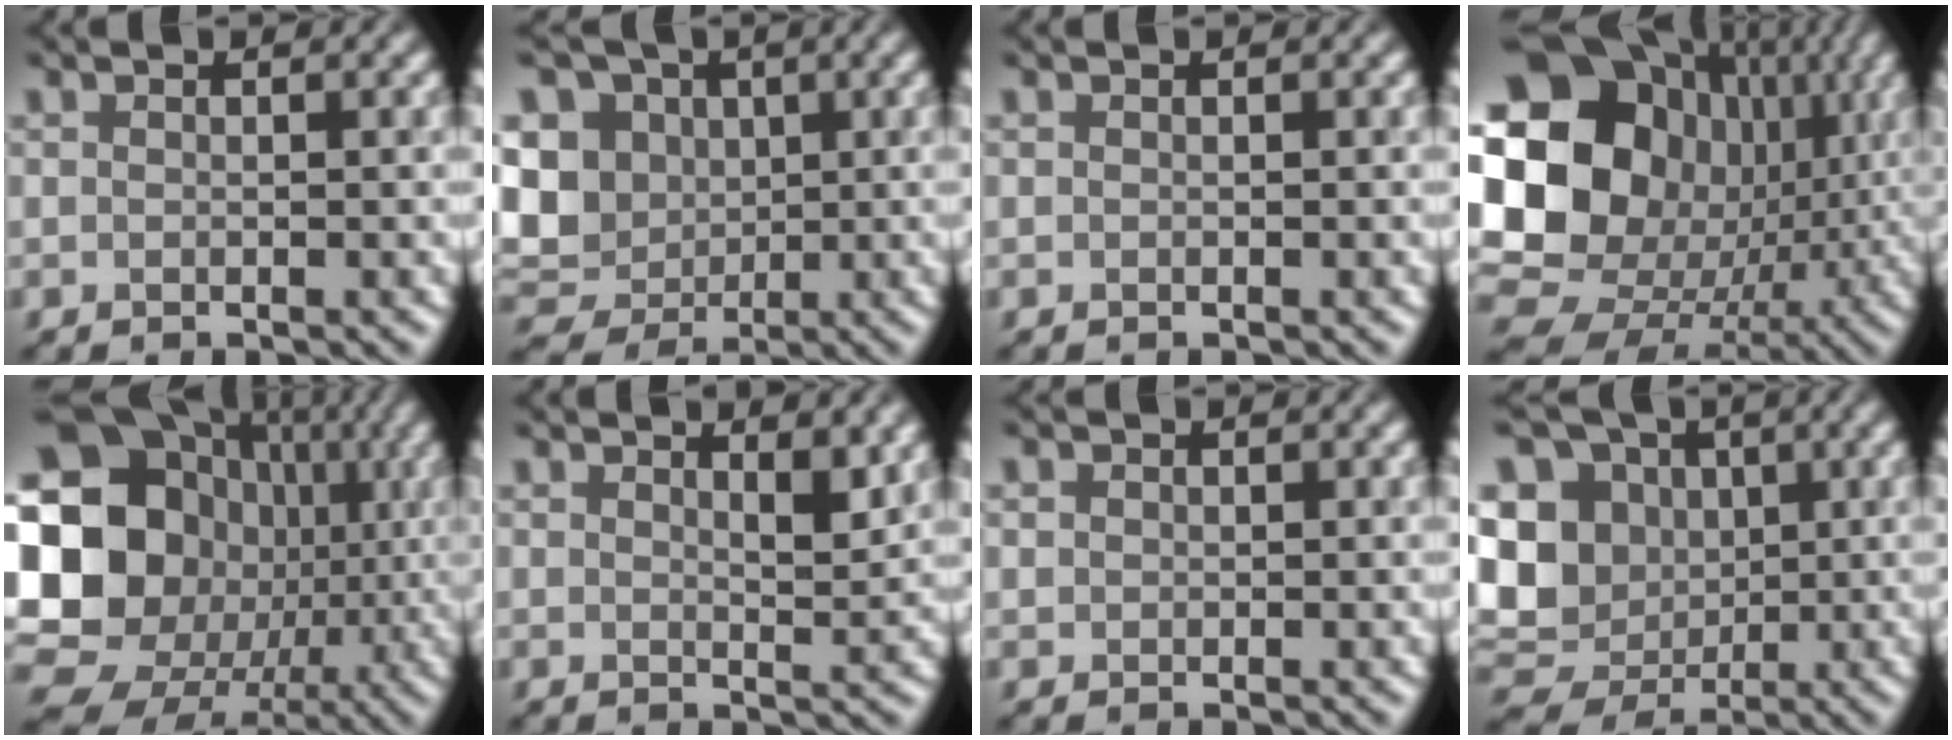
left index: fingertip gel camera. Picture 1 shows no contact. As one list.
[{"total": 9.3, "force": [1.3, 8.0, 4.5], "torque": [-0.091, 0.013, -0.003]}, {"total": 0.0}, {"total": 21.8, "force": [3.5, 18.7, 10.6], "torque": [-0.224, 0.012, 0.048]}, {"total": 21.1, "force": [0.3, 18.8, 9.7], "torque": [-0.192, 0.026, -0.042]}, {"total": 2.1, "force": [1.3, 0.6, 1.5], "torque": [-0.021, -0.003, 0.025]}, {"total": 1.0, "force": [0.4, 0.9, 0.2], "torque": [-0.001, 0.006, -0.002]}, {"total": 12.1, "force": [1.1, 10.6, 5.7], "torque": [-0.124, 0.012, 0.003]}]